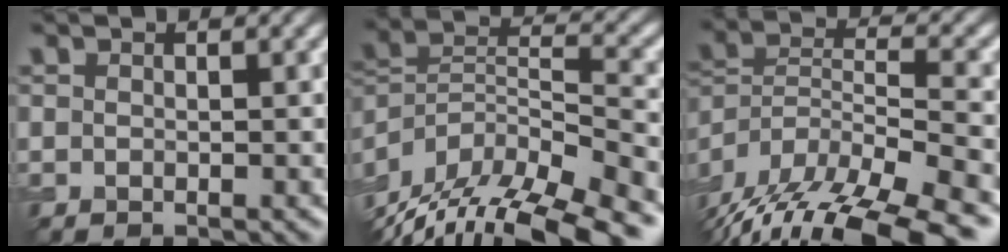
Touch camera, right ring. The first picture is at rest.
{"total": 16.4, "force": [-12.9, 5.8, 8.2], "torque": [-0.149, 0.010, -0.191]}
{"total": 16.3, "force": [-13.1, 5.3, 8.1], "torque": [-0.139, -0.006, -0.186]}